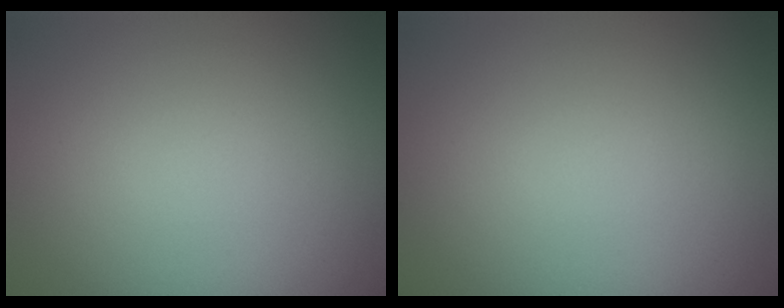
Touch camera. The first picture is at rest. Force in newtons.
{"total": 0.0}